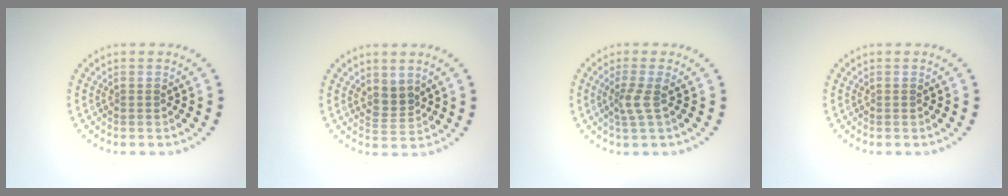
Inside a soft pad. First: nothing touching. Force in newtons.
{"total": 2.0, "press": 1.5, "slide": 1.3}
{"total": 1.9, "press": 1.4, "slide": 1.3}
{"total": 0.0}